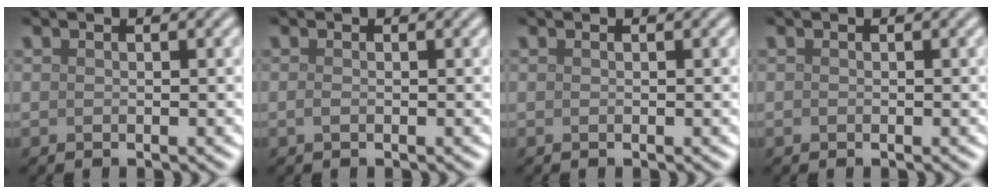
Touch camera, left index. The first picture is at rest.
{"total": 0.5, "force": [-0.2, 0.2, 0.4], "torque": [-0.011, -0.002, -0.004]}
{"total": 0.0}
{"total": 0.0}